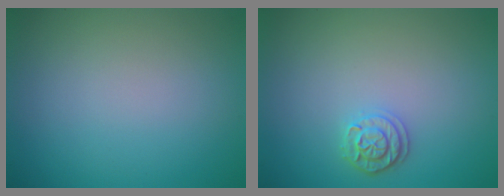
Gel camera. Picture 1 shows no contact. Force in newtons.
{"total": 2.0, "press": 1.9, "slide": 0.5}